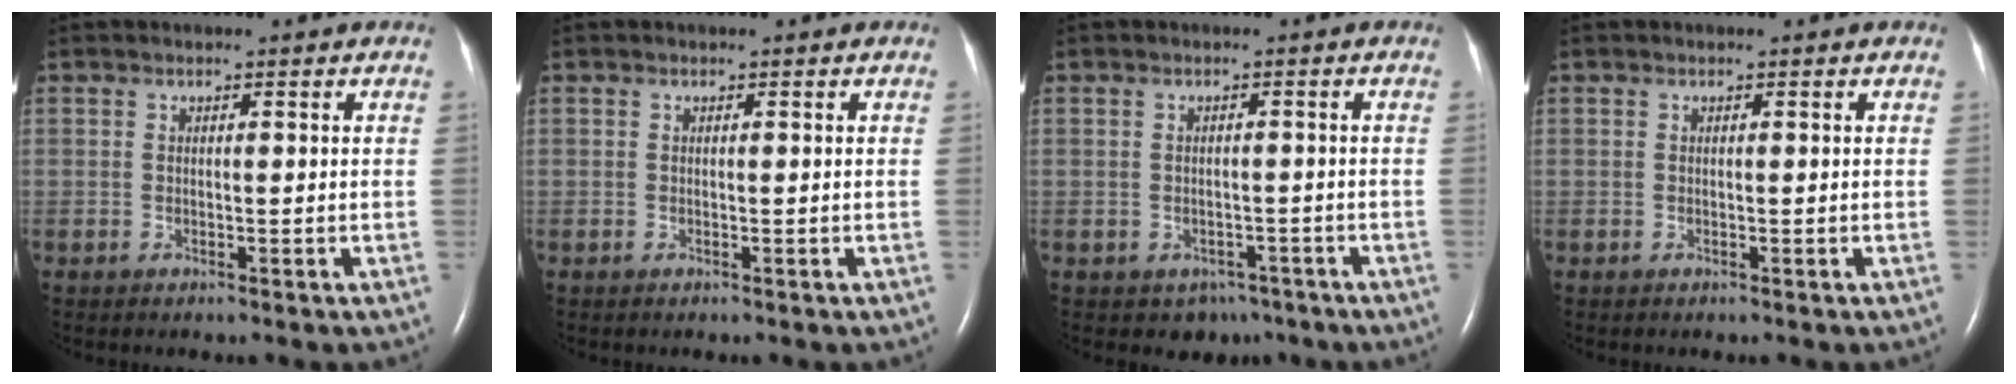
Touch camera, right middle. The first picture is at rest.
{"total": 0.0}
{"total": 3.3, "force": [-2.2, 2.3, 0.8], "torque": [-0.009, 0.007, -0.022]}
{"total": 0.0}